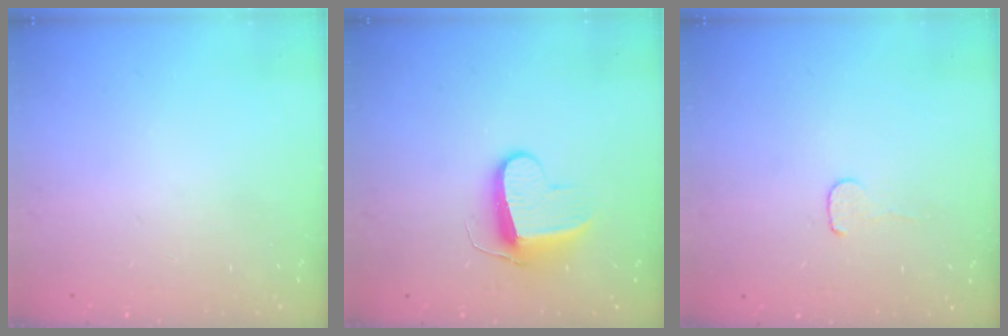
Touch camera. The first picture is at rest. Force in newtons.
{"total": 9.0, "press": 9.0, "slide": 0.6}
{"total": 4.1, "press": 4.1, "slide": 0.4}